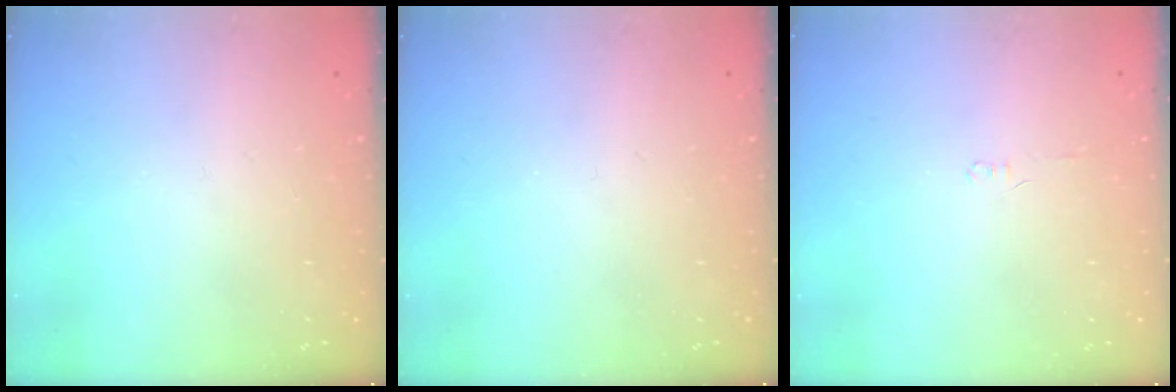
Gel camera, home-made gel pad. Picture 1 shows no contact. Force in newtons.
{"total": 0.0}
{"total": 1.1, "press": 1.0, "slide": 0.3}